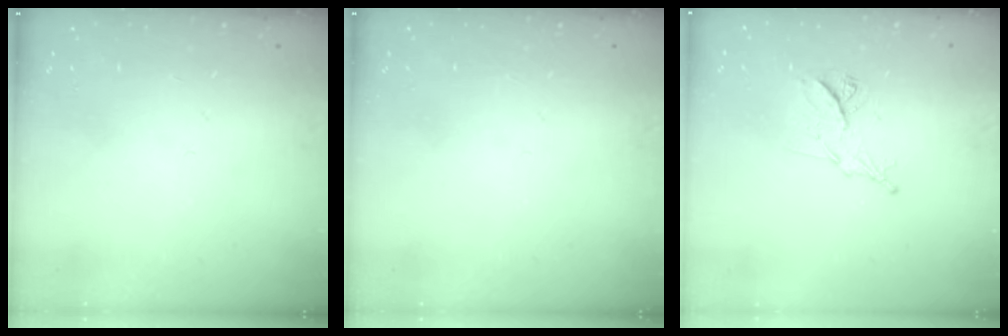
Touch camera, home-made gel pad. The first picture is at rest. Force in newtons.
{"total": 0.0}
{"total": 8.6, "press": 8.6, "slide": 0.7}